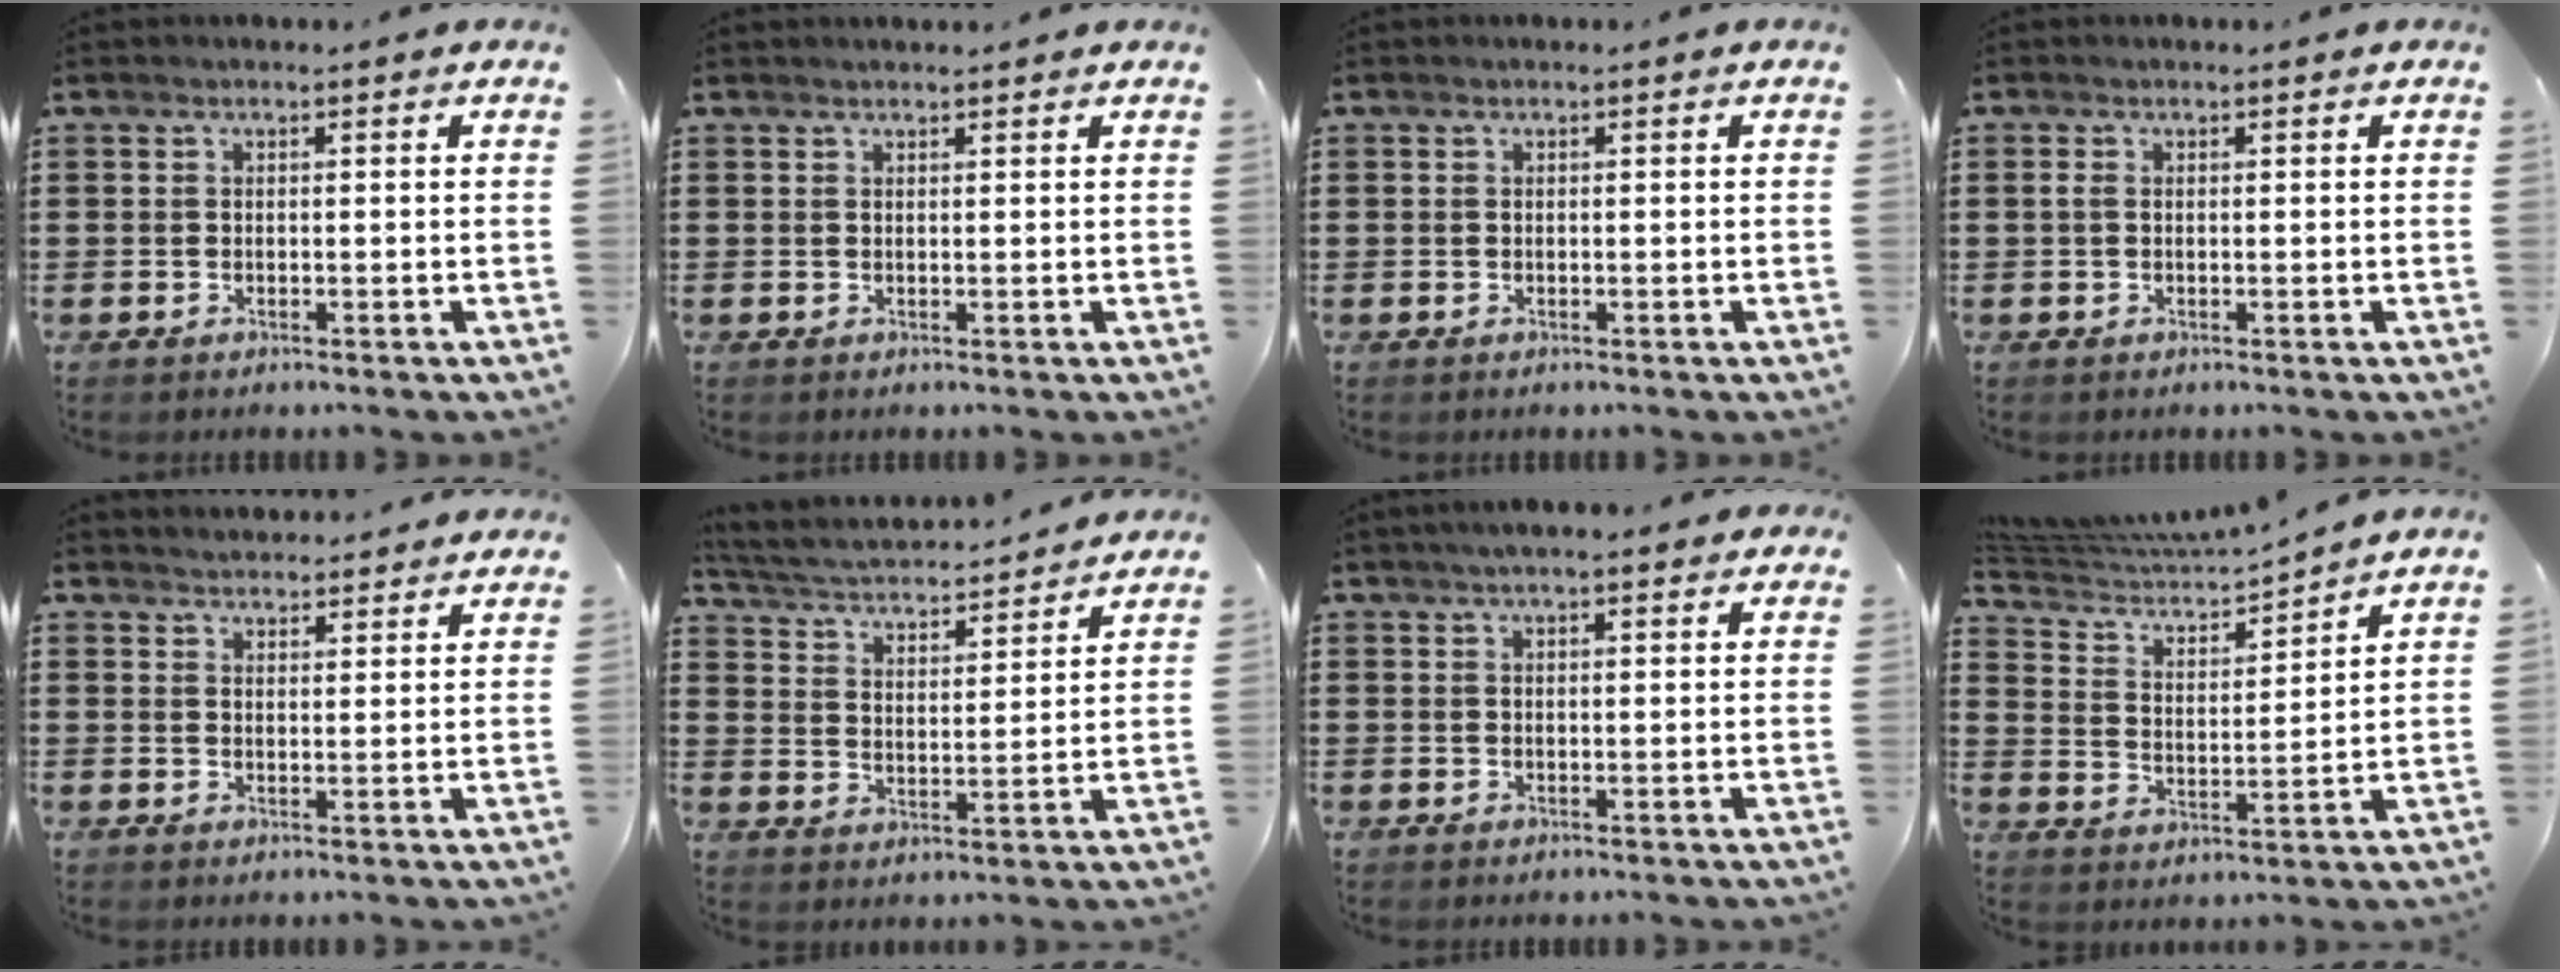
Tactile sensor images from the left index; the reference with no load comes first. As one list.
[{"total": 0.7, "force": [0.7, -0.1, 0.1], "torque": [-0.003, -0.001, 0.014]}, {"total": 0.0}, {"total": 0.8, "force": [0.0, 0.3, 0.7], "torque": [-0.023, -0.003, -0.003]}, {"total": 2.7, "force": [2.6, -0.2, -0.2], "torque": [-0.002, -0.008, 0.050]}, {"total": 3.5, "force": [3.3, 0.0, 0.8], "torque": [-0.036, -0.029, 0.049]}, {"total": 2.7, "force": [2.0, 0.6, 1.7], "torque": [-0.037, 0.007, 0.035]}, {"total": 4.9, "force": [4.7, 0.3, 1.3], "torque": [-0.052, -0.039, 0.076]}]